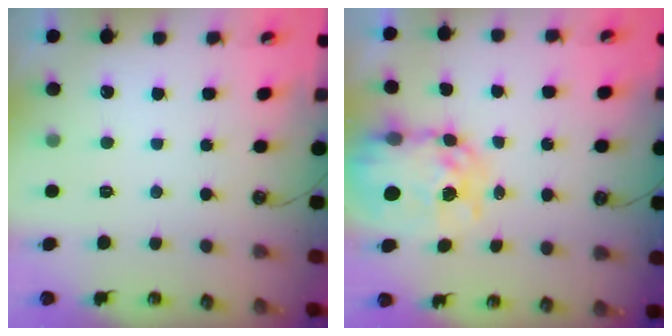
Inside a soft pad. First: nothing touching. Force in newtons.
{"total": 10.6, "press": 10.5, "slide": 0.9}